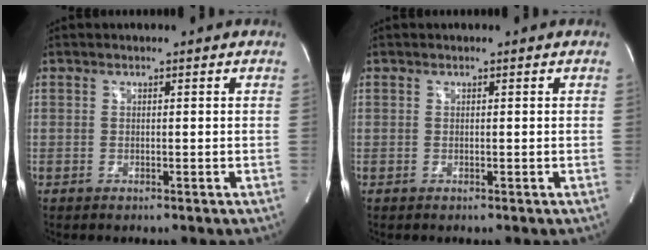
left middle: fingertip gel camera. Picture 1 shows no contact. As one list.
[{"total": 0.0}]